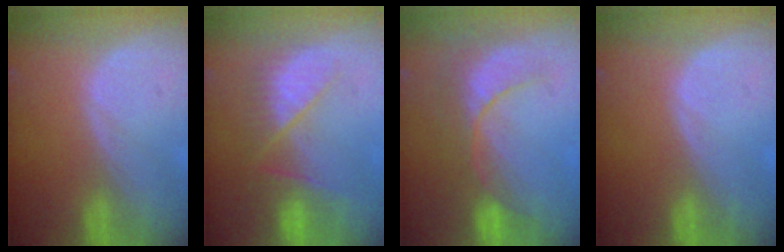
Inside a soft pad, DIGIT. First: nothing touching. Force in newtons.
{"total": 7.4, "press": 7.2, "slide": 1.9}
{"total": 8.6, "press": 7.8, "slide": 3.5}
{"total": 0.0}